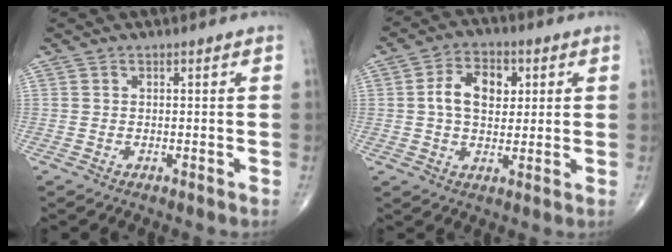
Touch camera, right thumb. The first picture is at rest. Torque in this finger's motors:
{"motor_torque": [0.35, 0.32, 0.71, 0.14, 0.07]}